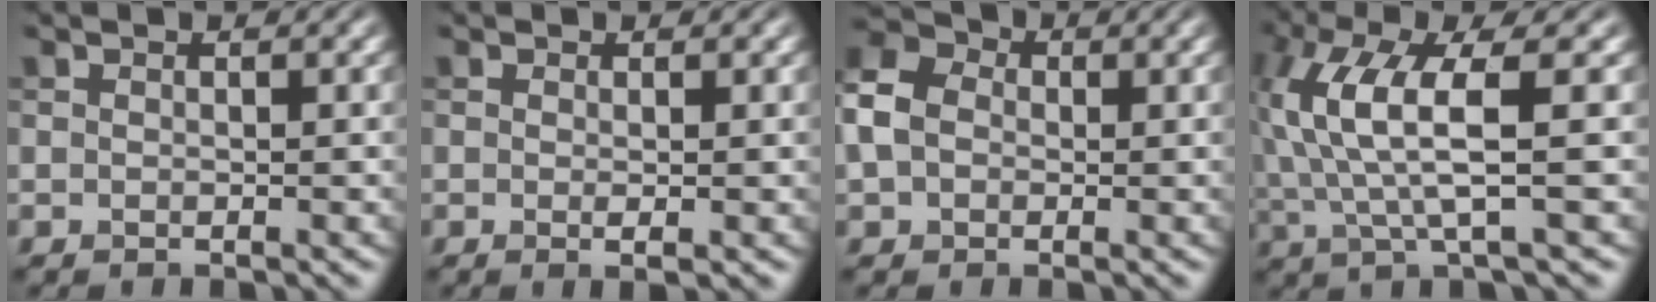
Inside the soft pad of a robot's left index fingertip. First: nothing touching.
{"total": 1.2, "force": [0.0, 0.1, 1.2], "torque": [-0.018, -0.004, -0.002]}
{"total": 5.6, "force": [0.2, 4.4, 3.4], "torque": [-0.089, 0.014, -0.004]}
{"total": 6.8, "force": [0.8, 1.7, 6.6], "torque": [-0.153, 0.006, 0.018]}